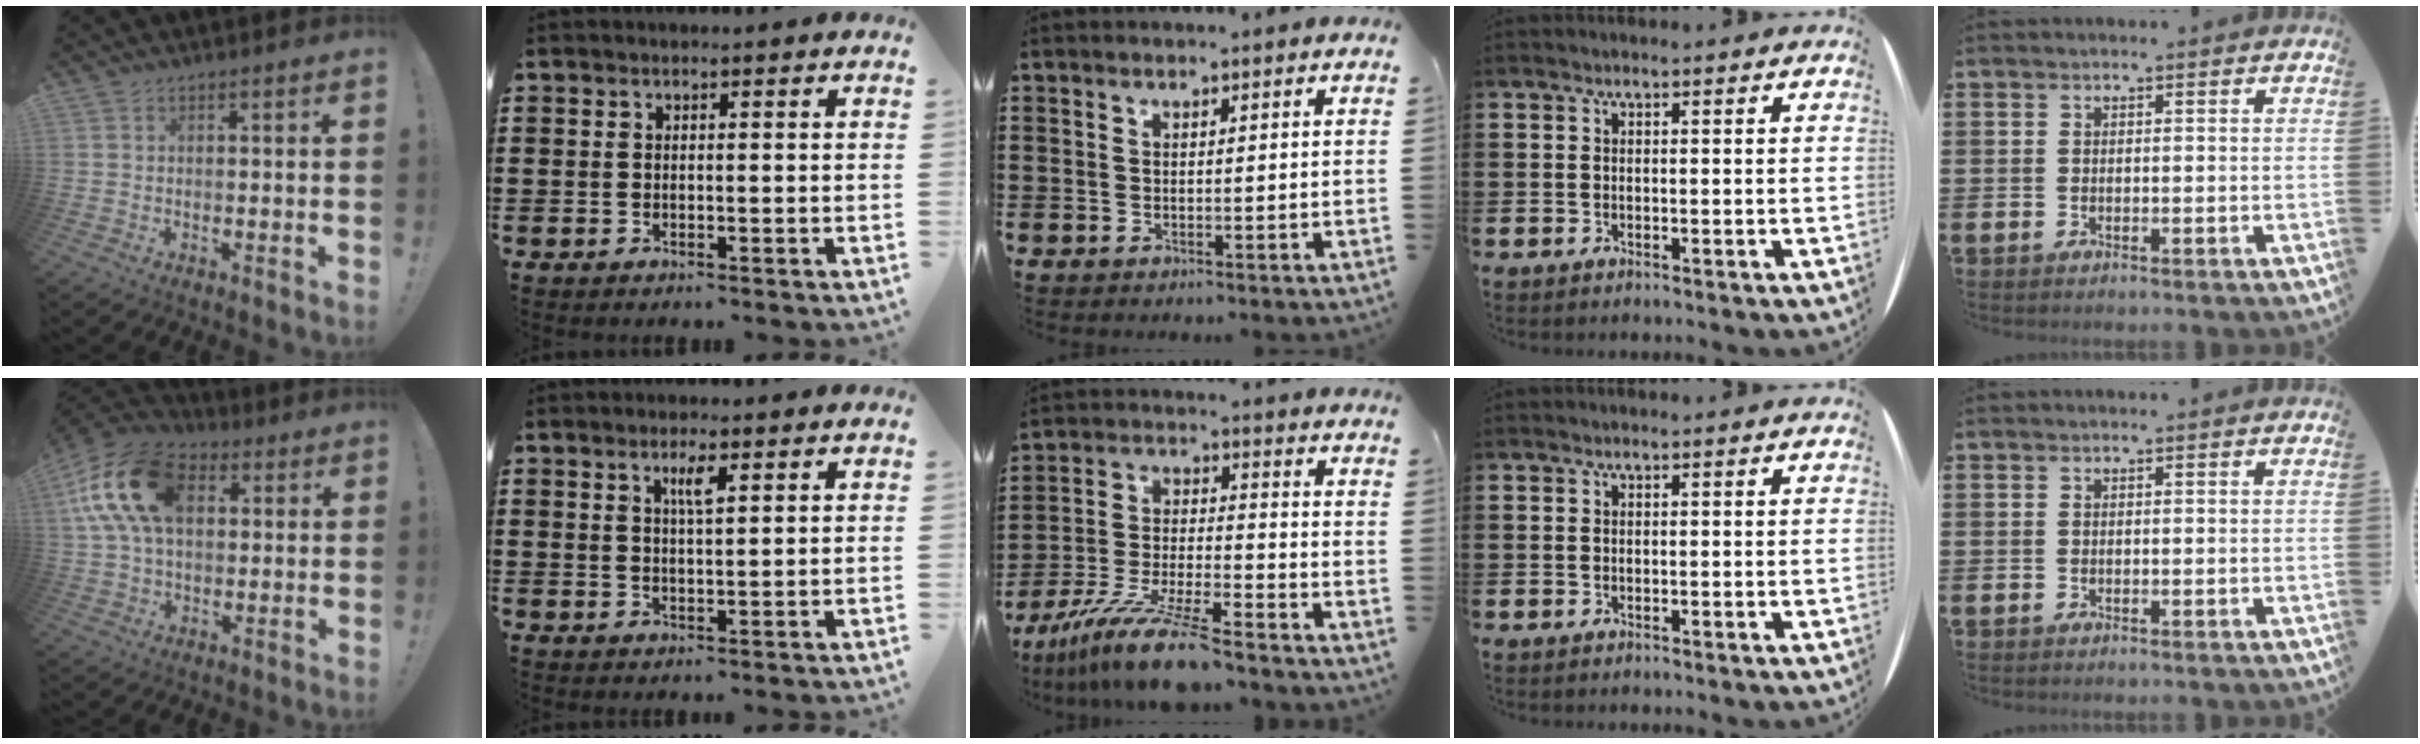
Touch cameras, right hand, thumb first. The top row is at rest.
{"thumb": {"total": 20.1, "force": [5.5, 12.9, 14.4], "torque": [-0.266, 0.000, 0.096]}, "index": {"total": 3.0, "force": [1.5, 0.6, 2.6], "torque": [-0.046, 0.002, 0.021]}, "middle": {"total": 11.9, "force": [-10.2, 0.2, 6.0], "torque": [-0.116, 0.010, -0.197]}}